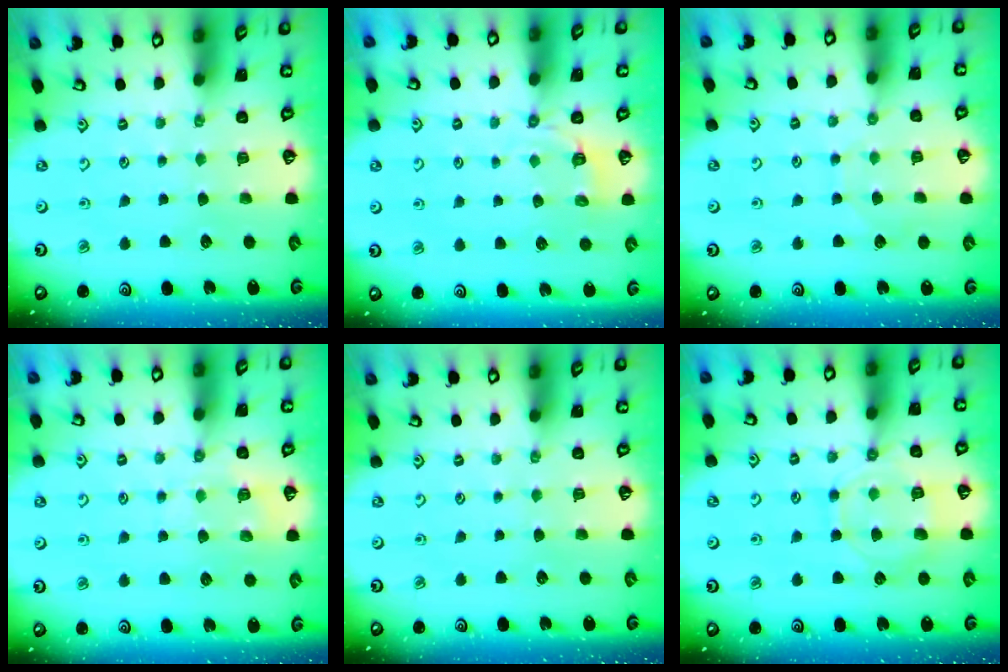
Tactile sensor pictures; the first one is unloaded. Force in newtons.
{"total": 2.9, "press": 2.0, "slide": 2.1}
{"total": 4.5, "press": 4.5, "slide": 0.5}
{"total": 6.3, "press": 6.2, "slide": 0.6}
{"total": 0.0}
{"total": 11.2, "press": 11.2, "slide": 1.1}